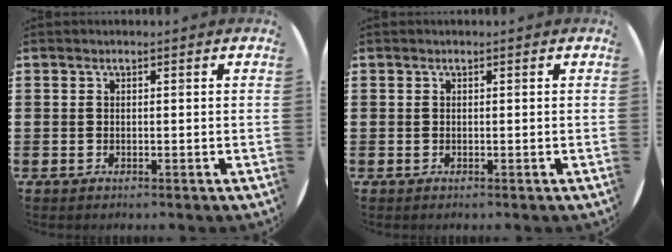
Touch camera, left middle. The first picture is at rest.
{"total": 0.0}